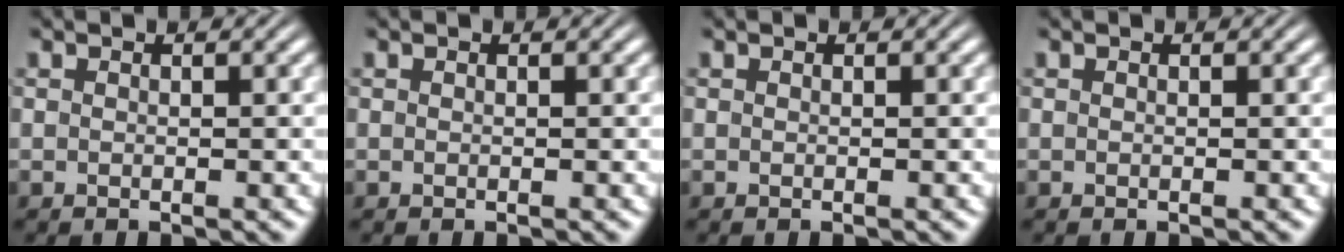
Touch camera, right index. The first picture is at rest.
{"total": 0.0}
{"total": 0.0}
{"total": 0.0}